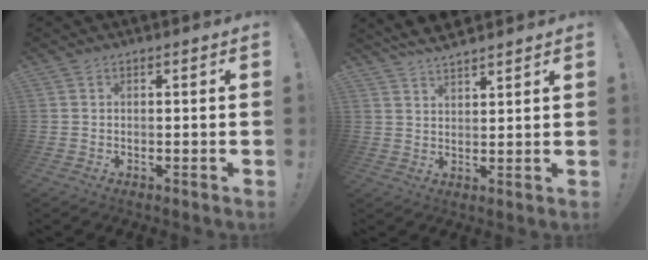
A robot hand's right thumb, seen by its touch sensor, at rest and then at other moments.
{"total": 5.1, "force": [4.6, 0.9, 1.8], "torque": [-0.044, -0.022, 0.088]}